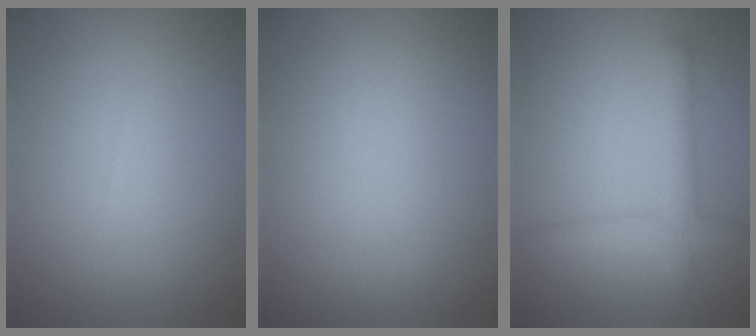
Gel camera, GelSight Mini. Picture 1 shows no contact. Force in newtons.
{"total": 0.0}
{"total": 2.7, "press": 2.7, "slide": 0.2}